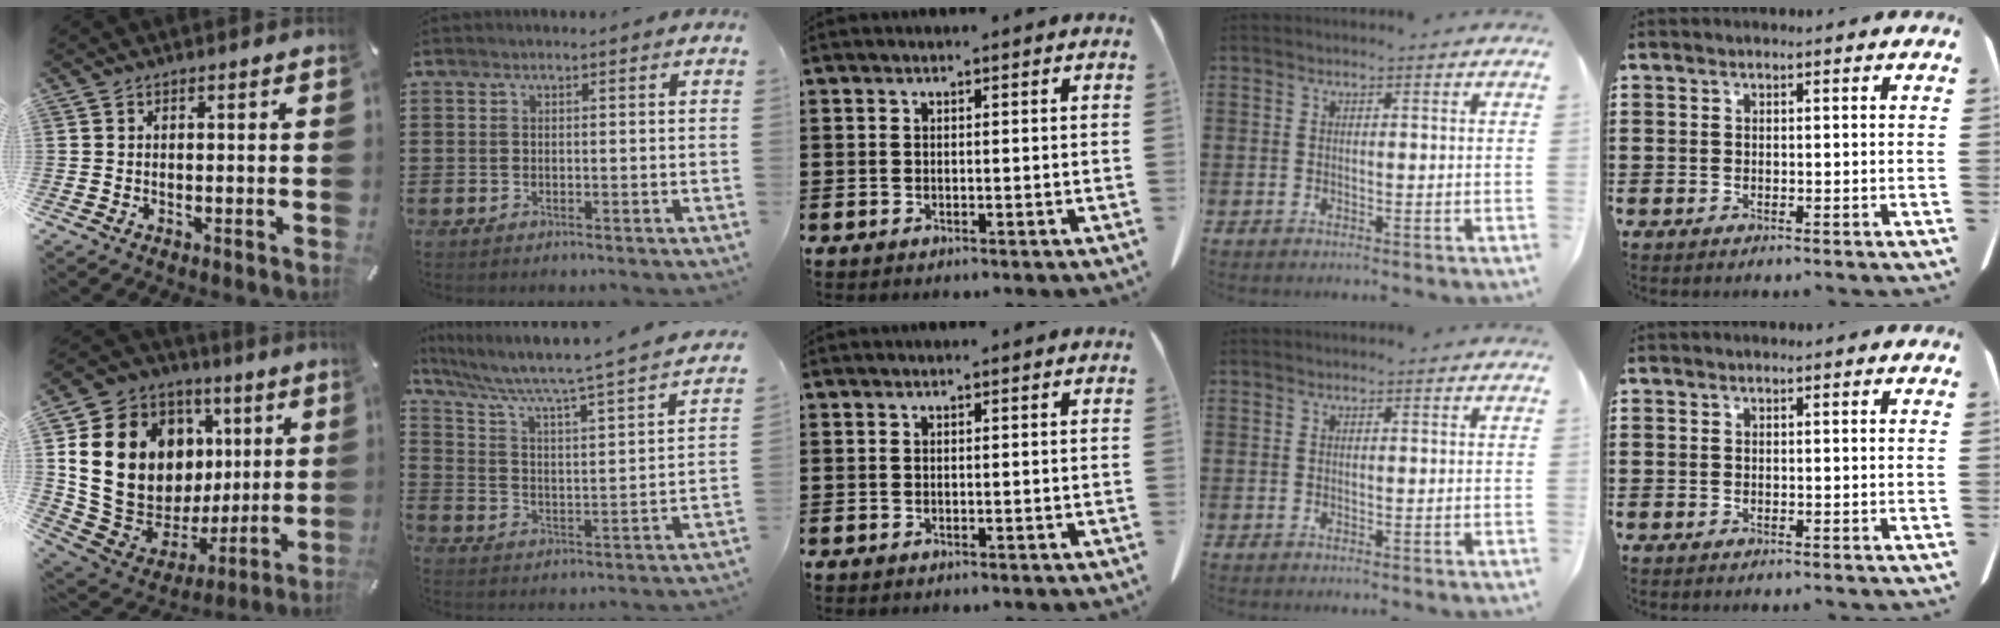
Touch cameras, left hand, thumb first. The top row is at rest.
{"thumb": {"total": 22.0, "force": [5.1, 17.0, 13.1], "torque": [-0.247, -0.036, 0.122]}, "index": {"total": 4.9, "force": [4.1, 0.0, 2.7], "torque": [-0.074, -0.046, 0.057]}}